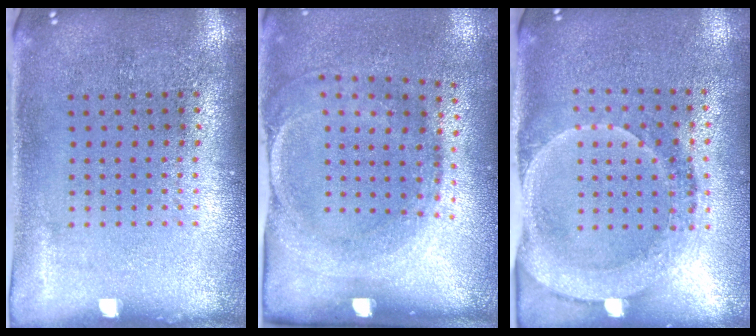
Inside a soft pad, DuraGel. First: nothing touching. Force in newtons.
{"total": 1.8, "press": 1.2, "slide": 1.3}
{"total": 1.8, "press": 1.7, "slide": 0.7}